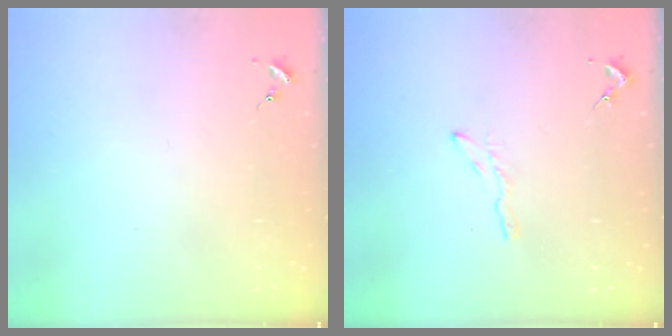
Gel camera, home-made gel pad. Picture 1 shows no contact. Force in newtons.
{"total": 3.2, "press": 3.2, "slide": 0.3}